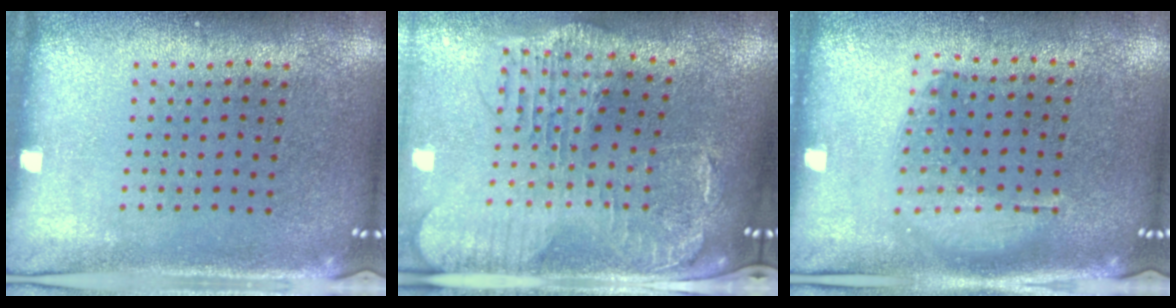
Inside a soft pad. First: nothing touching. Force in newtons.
{"total": 2.2, "press": 2.0, "slide": 1.0}
{"total": 1.2, "press": 1.1, "slide": 0.5}